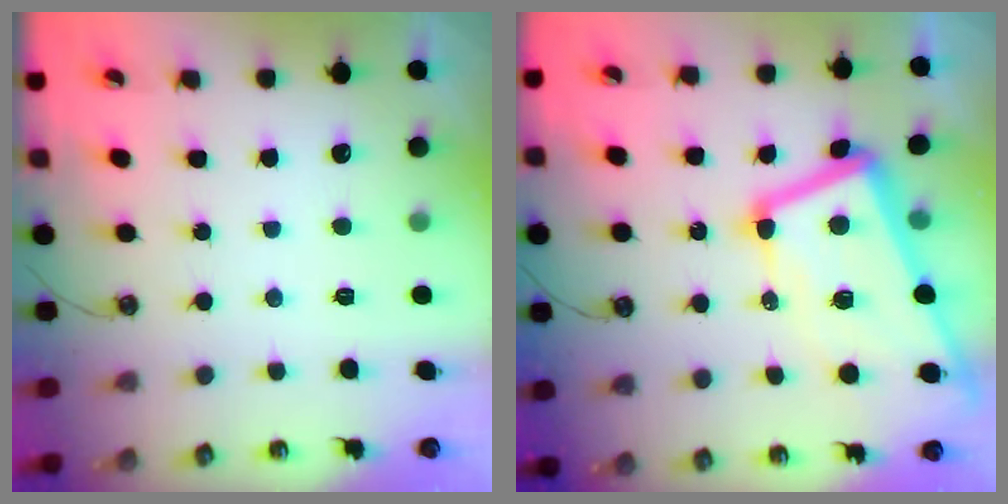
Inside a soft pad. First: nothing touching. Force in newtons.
{"total": 13.7, "press": 13.6, "slide": 2.1}